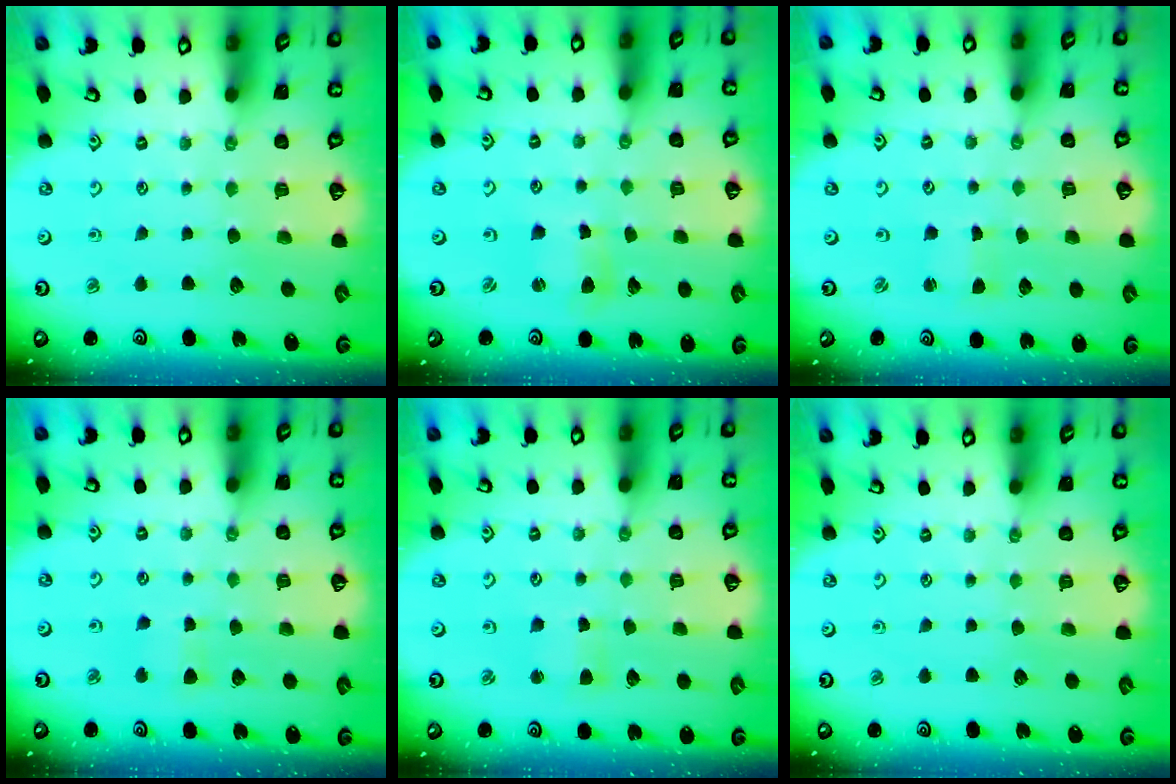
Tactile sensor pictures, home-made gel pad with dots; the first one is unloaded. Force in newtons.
{"total": 3.6, "press": 3.6, "slide": 0.5}
{"total": 1.0, "press": 1.0, "slide": 0.1}
{"total": 2.9, "press": 2.9, "slide": 0.4}
{"total": 4.3, "press": 4.2, "slide": 0.6}
{"total": 0.0}